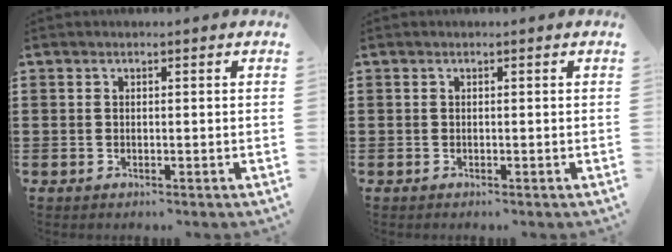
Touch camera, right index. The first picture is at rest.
{"total": 0.0}